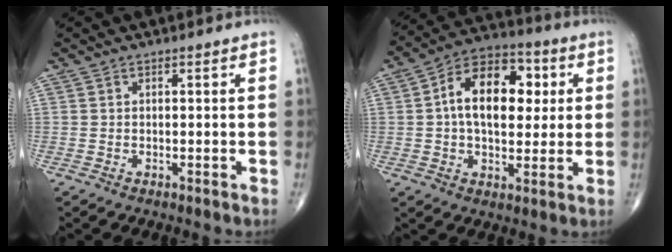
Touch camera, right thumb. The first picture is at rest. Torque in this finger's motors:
{"motor_torque": [-0.07, 0.64, 0.57, -0.18, 0.30]}